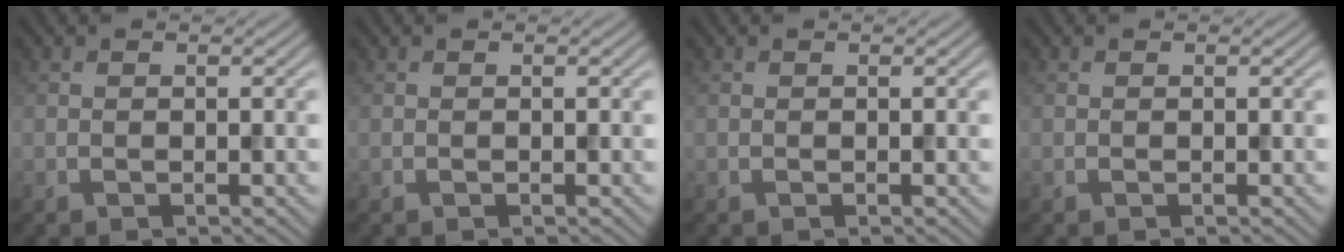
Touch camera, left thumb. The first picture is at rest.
{"total": 0.0}
{"total": 0.0}
{"total": 0.0}